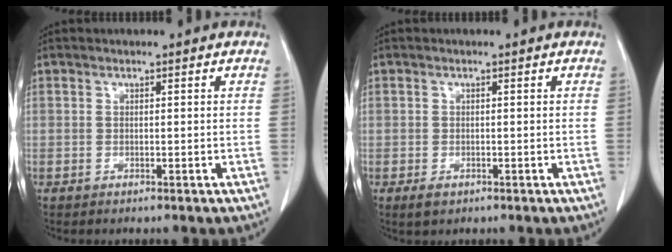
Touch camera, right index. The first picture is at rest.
{"total": 2.3, "force": [-1.0, 1.6, 1.3], "torque": [-0.022, -0.001, -0.007]}